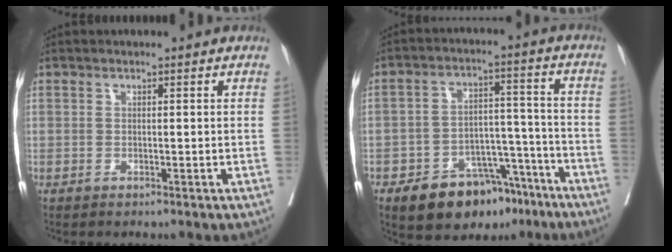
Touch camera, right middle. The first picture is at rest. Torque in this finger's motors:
{"motor_torque": [2.14, 0.00, 0.15, 0.05]}